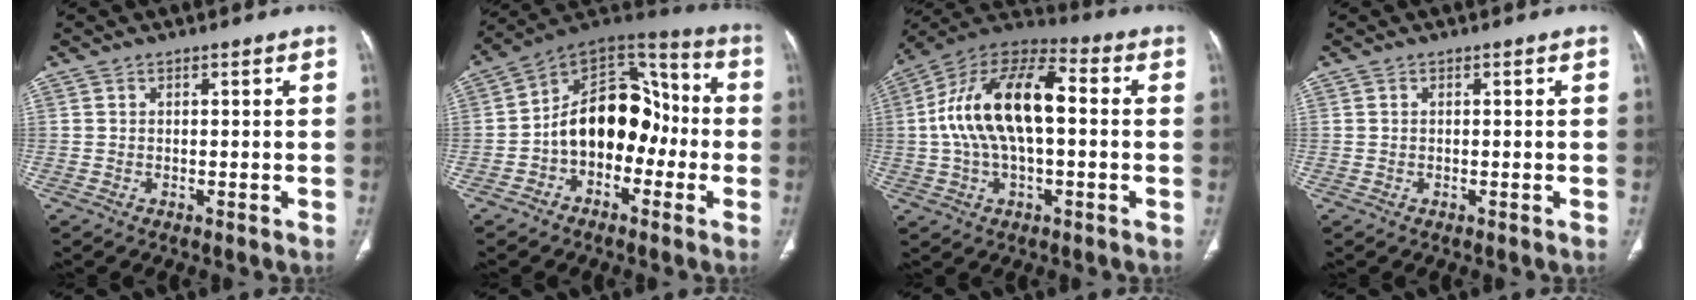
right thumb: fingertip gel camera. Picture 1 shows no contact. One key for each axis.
{"total": 16.6, "fx": -3.0, "fy": 11.4, "fz": 11.6, "tx": -0.140, "ty": 0.065, "tz": -0.060}
{"total": 18.7, "fx": 1.0, "fy": 9.3, "fz": 16.2, "tx": -0.298, "ty": 0.040, "tz": 0.011}
{"total": 0.0}